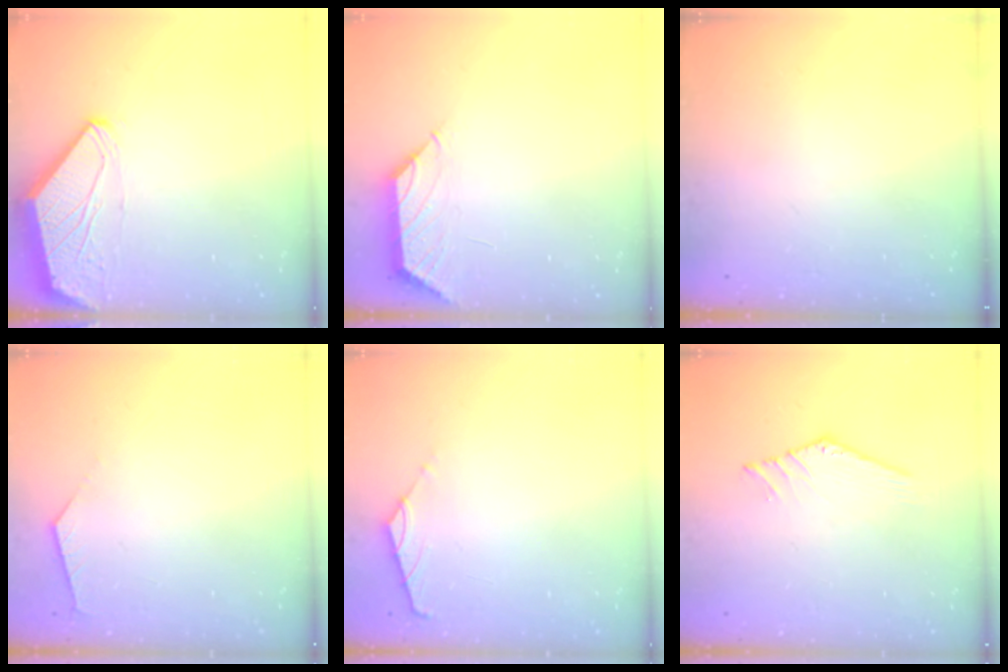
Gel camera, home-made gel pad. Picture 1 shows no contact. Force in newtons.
{"total": 1.5, "press": 1.3, "slide": 0.6}
{"total": 0.0}
{"total": 2.9, "press": 2.9, "slide": 0.5}
{"total": 1.7, "press": 1.6, "slide": 0.4}
{"total": 0.0}